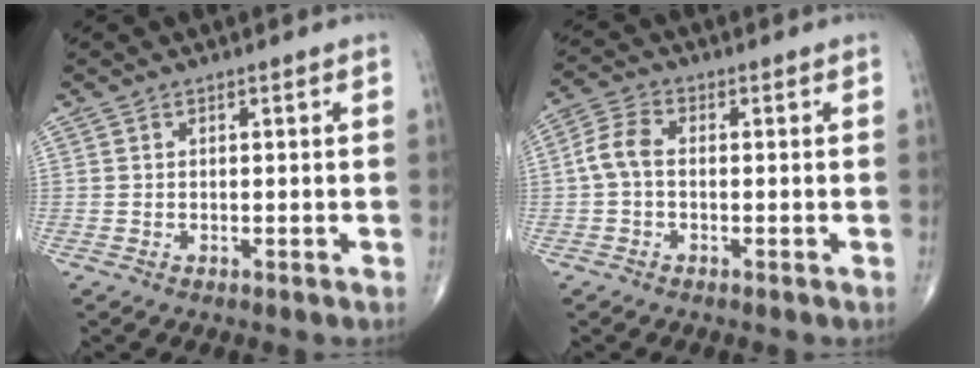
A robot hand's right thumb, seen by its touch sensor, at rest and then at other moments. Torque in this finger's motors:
{"motor_torque": [-0.06, 0.51, 0.49, -0.03, 0.02]}